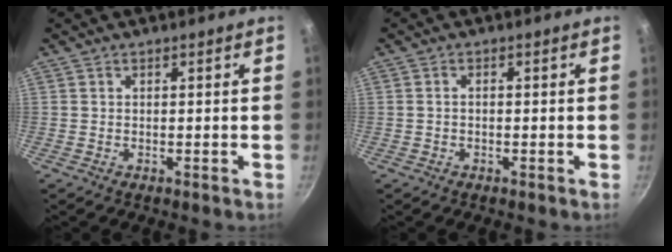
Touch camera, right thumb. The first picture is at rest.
{"total": 1.0, "force": [-0.2, 0.7, 0.7], "torque": [-0.014, 0.009, -0.003]}